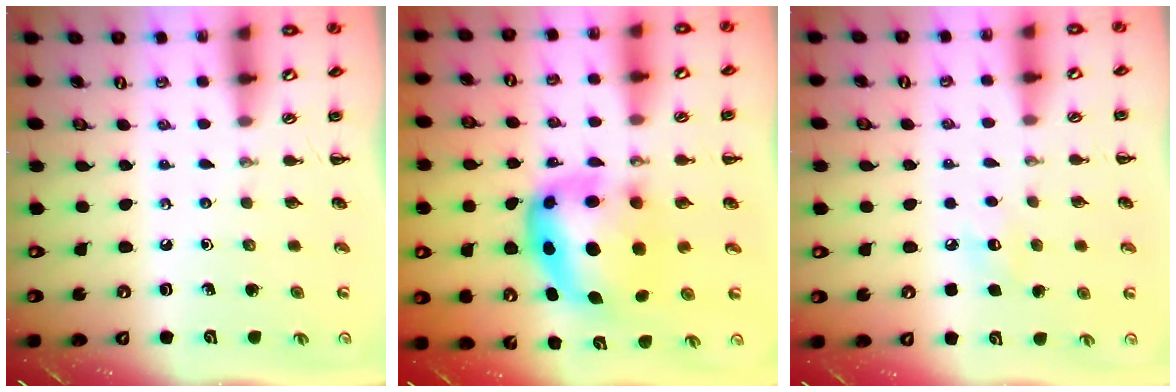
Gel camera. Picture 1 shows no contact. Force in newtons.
{"total": 8.5, "press": 8.2, "slide": 2.1}
{"total": 6.1, "press": 5.9, "slide": 1.6}